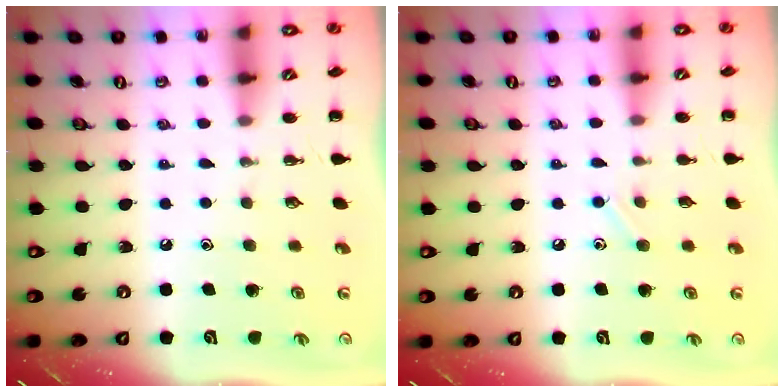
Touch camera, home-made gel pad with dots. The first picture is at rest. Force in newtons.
{"total": 6.1, "press": 5.8, "slide": 1.9}